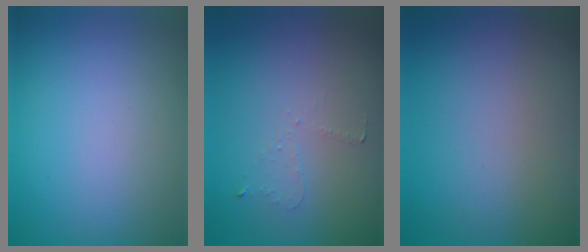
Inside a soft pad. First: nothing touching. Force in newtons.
{"total": 0.7, "press": 0.6, "slide": 0.4}
{"total": 0.0}